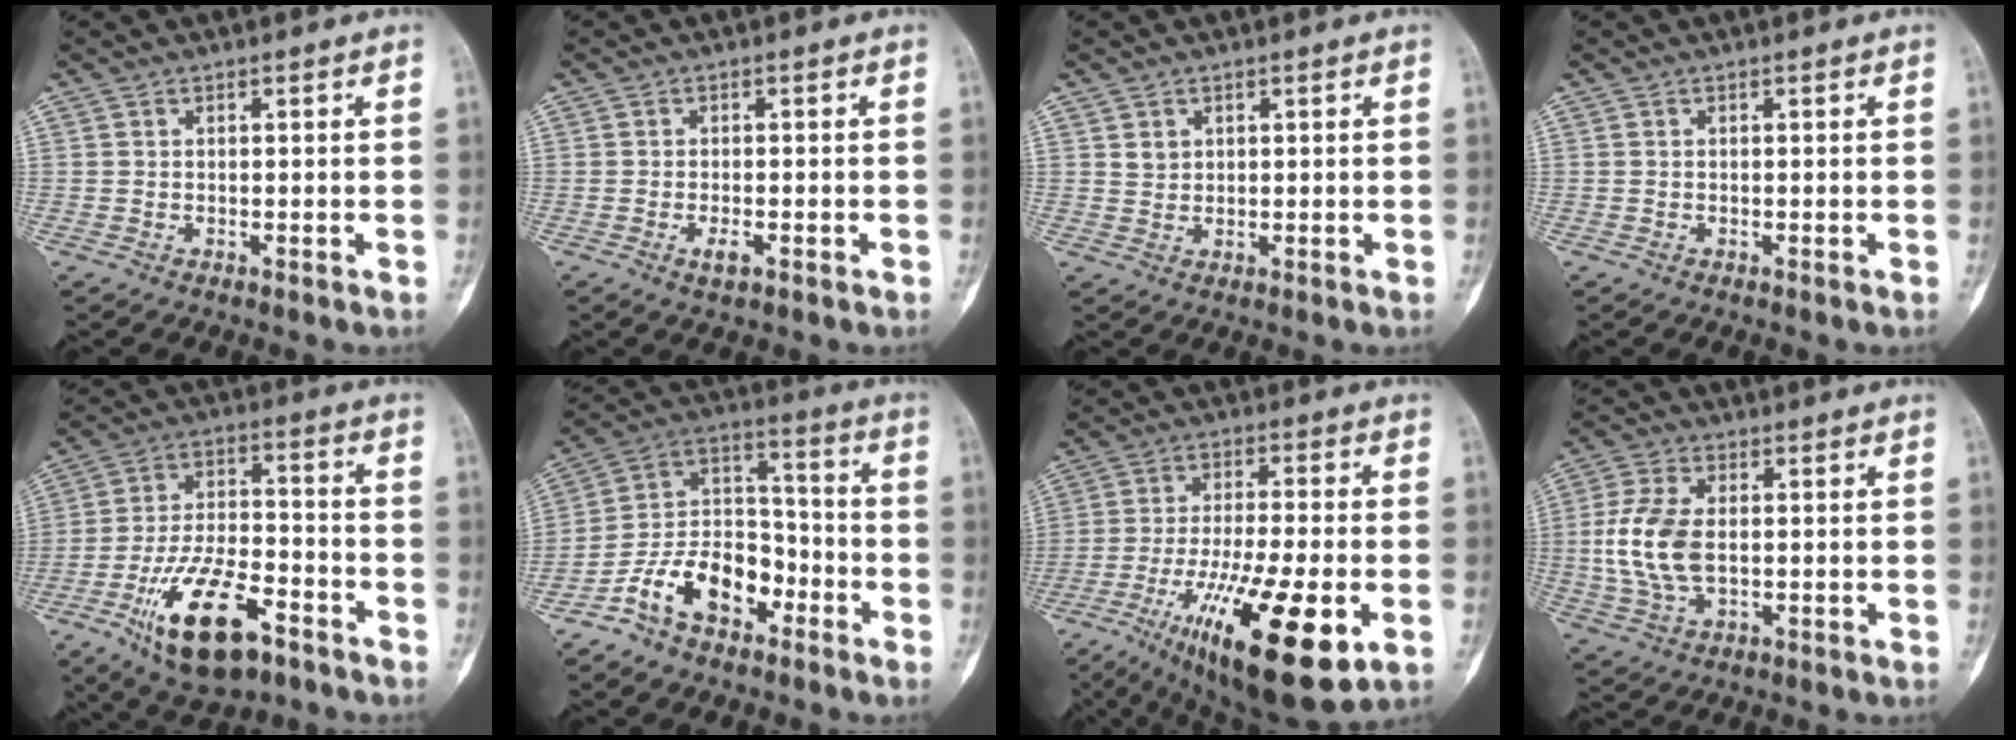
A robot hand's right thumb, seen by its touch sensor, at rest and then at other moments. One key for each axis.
{"total": 2.4, "fx": -1.0, "fy": 1.0, "fz": 1.9, "tx": -0.031, "ty": 0.003, "tz": -0.016}
{"total": 1.9, "fx": 0.9, "fy": 1.6, "fz": 0.6, "tx": -0.001, "ty": -0.006, "tz": 0.017}
{"total": 0.0}
{"total": 17.6, "fx": -9.1, "fy": 7.7, "fz": 12.9, "tx": -0.217, "ty": 0.053, "tz": -0.149}
{"total": 14.2, "fx": -7.6, "fy": 8.7, "fz": 8.2, "tx": -0.122, "ty": 0.079, "tz": -0.147}
{"total": 22.5, "fx": -8.5, "fy": 6.2, "fz": 19.9, "tx": -0.335, "ty": -0.007, "tz": -0.129}
{"total": 10.4, "fx": -0.3, "fy": 5.9, "fz": 8.6, "tx": -0.192, "ty": 0.005, "tz": -0.007}